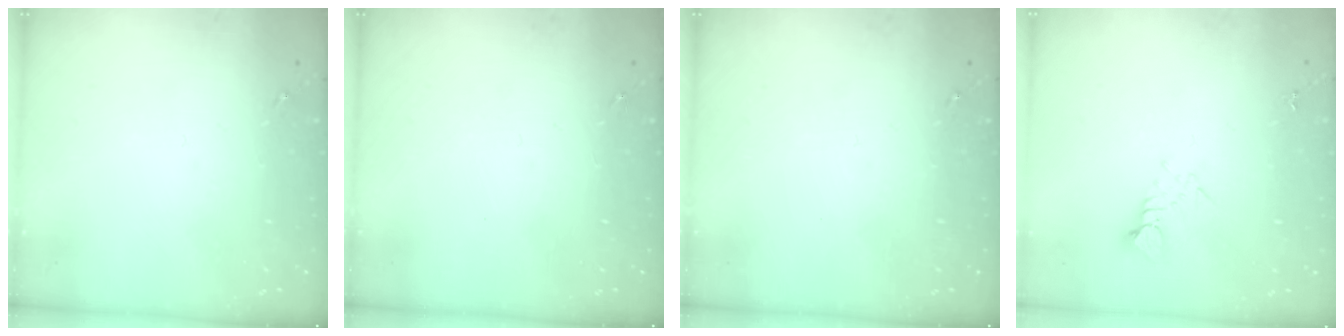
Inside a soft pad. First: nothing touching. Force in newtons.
{"total": 0.0}
{"total": 0.0}
{"total": 3.1, "press": 3.1, "slide": 0.1}